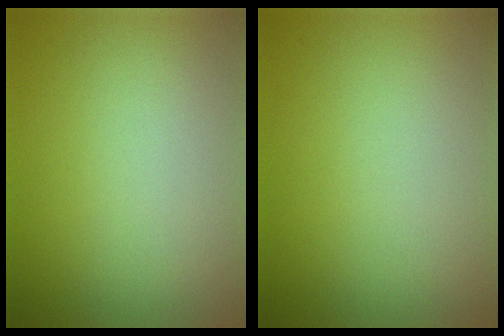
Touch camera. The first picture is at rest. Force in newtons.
{"total": 0.0}